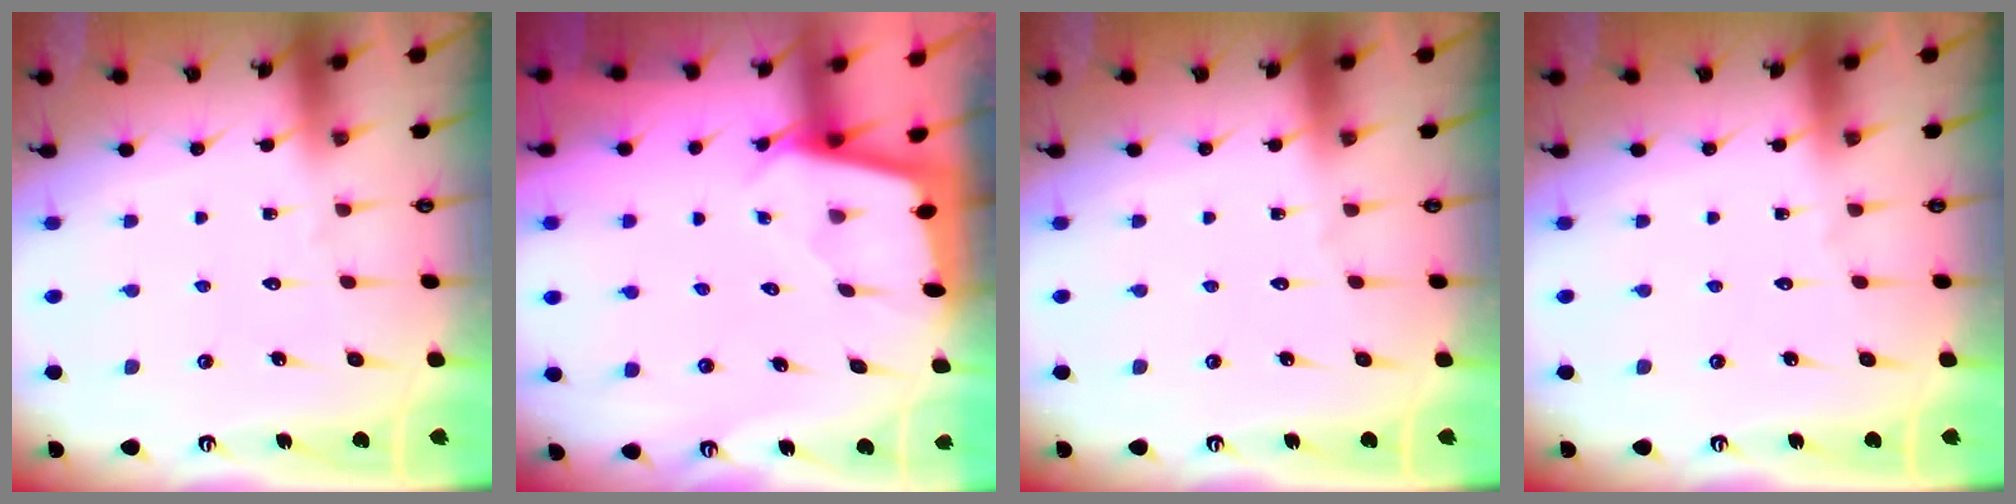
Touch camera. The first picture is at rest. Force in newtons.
{"total": 1.9, "press": 1.9, "slide": 0.2}
{"total": 0.0}
{"total": 0.0}